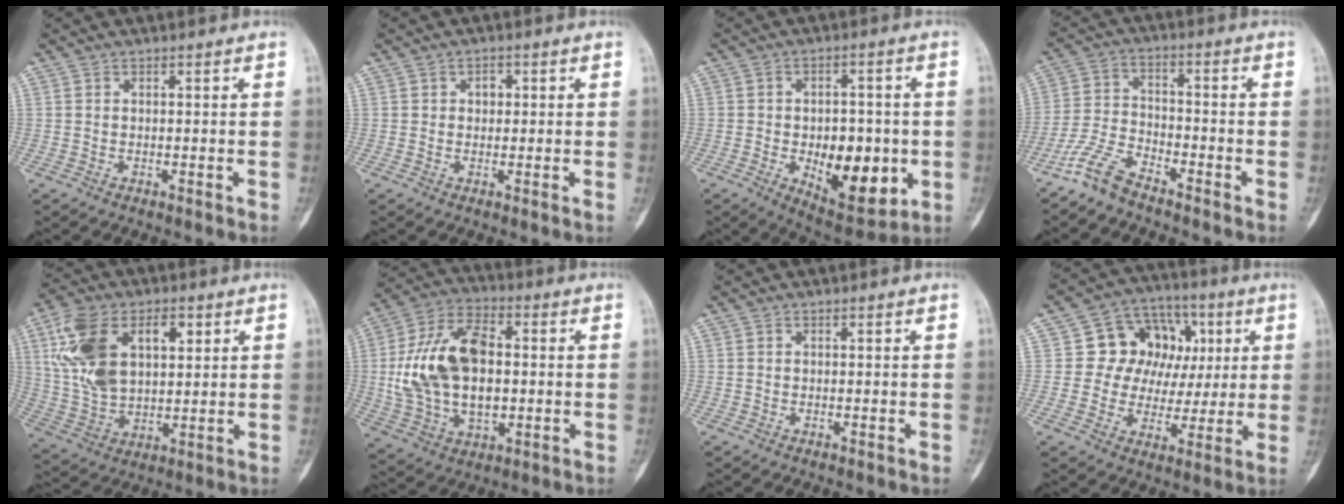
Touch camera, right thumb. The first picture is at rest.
{"total": 1.8, "force": [0.4, 1.4, 1.1], "torque": [-0.006, 0.002, 0.002]}
{"total": 15.0, "force": [-3.1, 8.2, 12.2], "torque": [-0.140, 0.002, -0.030]}
{"total": 6.9, "force": [-5.8, 2.2, 3.0], "torque": [-0.071, 0.034, -0.126]}
{"total": 17.2, "force": [5.4, 10.3, 12.7], "torque": [-0.231, -0.002, 0.108]}
{"total": 20.0, "force": [0.9, 11.8, 16.1], "torque": [-0.301, 0.012, 0.020]}
{"total": 0.0}
{"total": 14.2, "force": [3.1, 11.9, 7.1], "torque": [-0.051, 0.015, 0.051]}